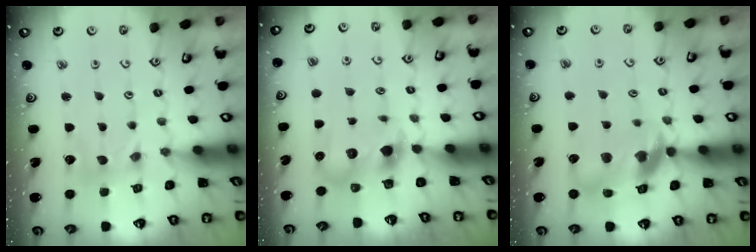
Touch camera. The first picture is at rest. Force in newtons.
{"total": 5.8, "press": 5.8, "slide": 0.2}
{"total": 14.5, "press": 14.4, "slide": 2.0}